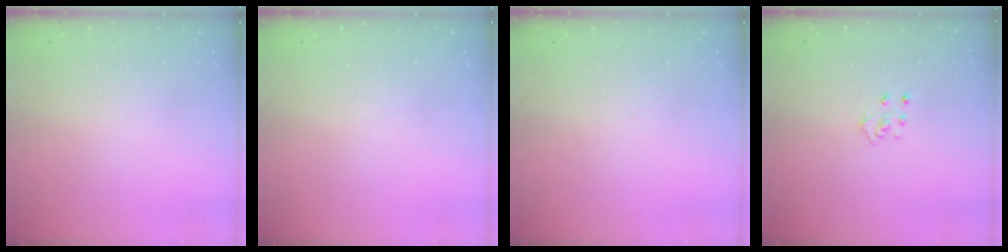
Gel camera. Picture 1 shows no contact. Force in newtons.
{"total": 0.0}
{"total": 0.0}
{"total": 4.8, "press": 4.8, "slide": 0.4}